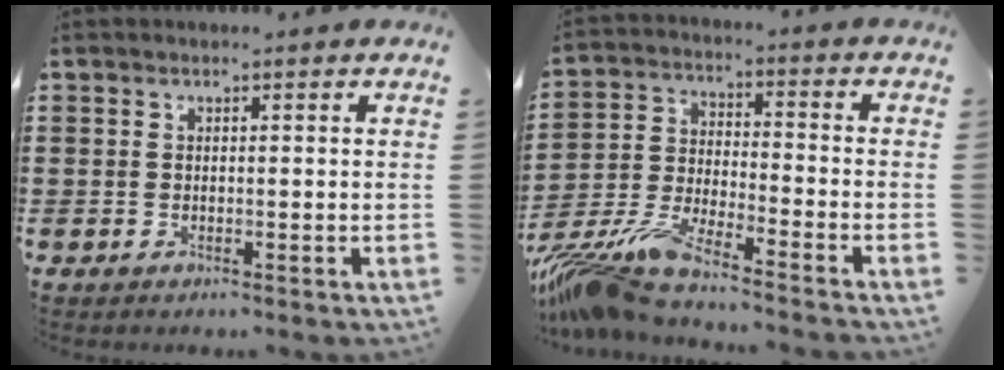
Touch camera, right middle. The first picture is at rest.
{"total": 9.0, "force": [-8.2, 0.2, 3.6], "torque": [-0.087, -0.011, -0.166]}